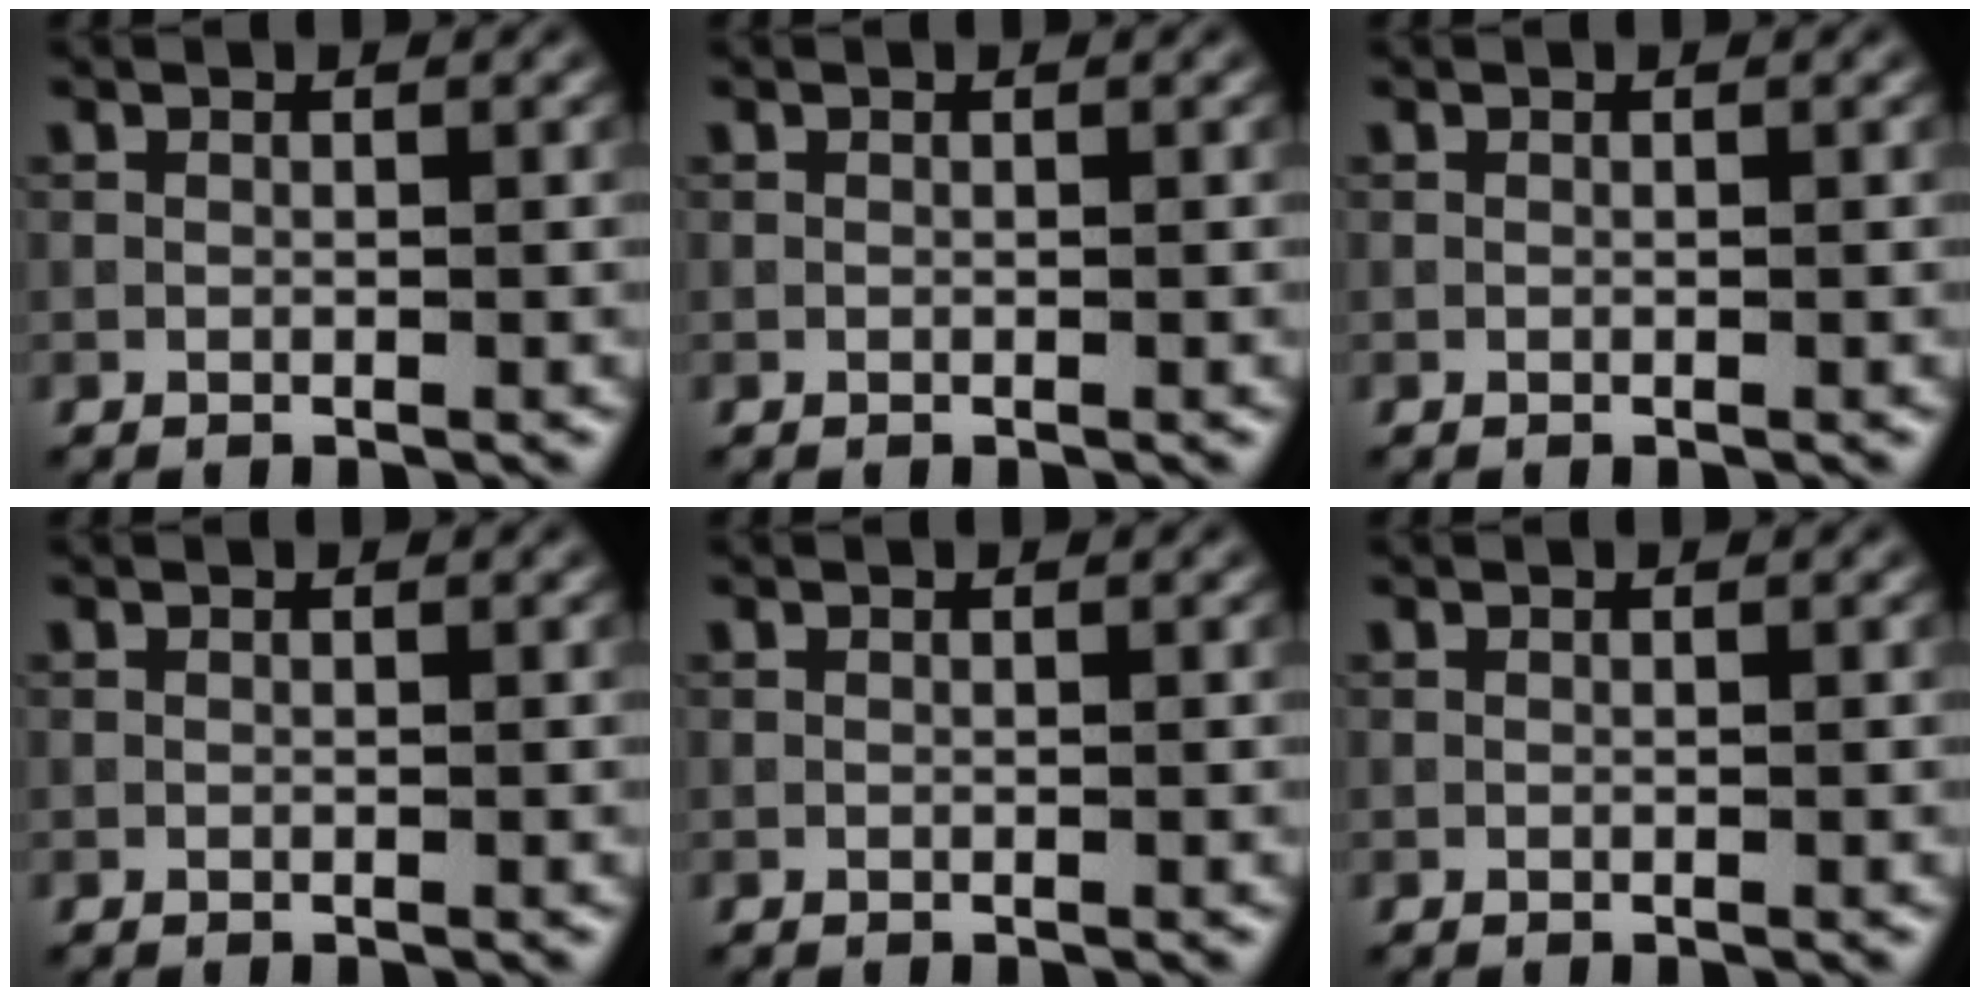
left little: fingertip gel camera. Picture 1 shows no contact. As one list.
[{"total": 0.0}, {"total": 0.0}, {"total": 0.0}, {"total": 0.0}, {"total": 0.0}]